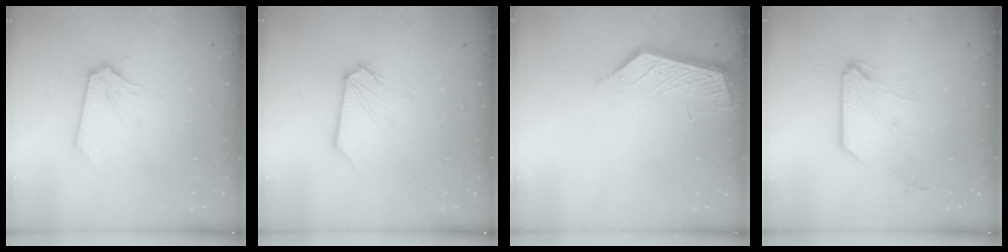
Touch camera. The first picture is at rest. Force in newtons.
{"total": 0.8, "press": 0.8, "slide": 0.1}
{"total": 5.2, "press": 5.1, "slide": 0.6}
{"total": 1.3, "press": 1.3, "slide": 0.3}